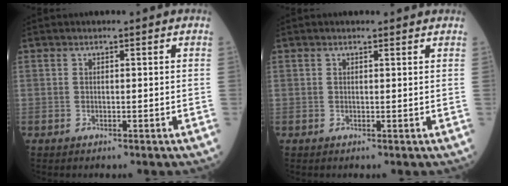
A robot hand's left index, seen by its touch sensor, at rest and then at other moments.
{"total": 2.3, "force": [2.1, 0.4, 1.0], "torque": [-0.016, 0.015, 0.023]}